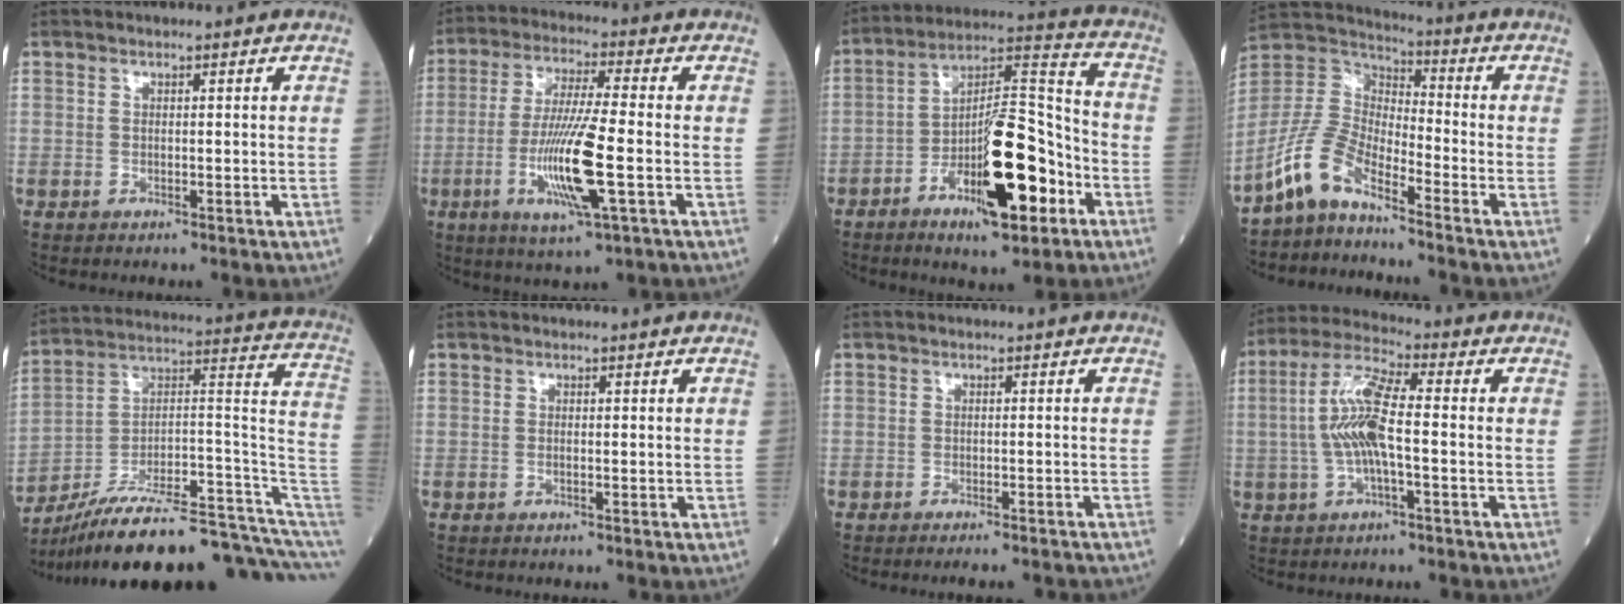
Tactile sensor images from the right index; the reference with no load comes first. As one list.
[{"total": 12.6, "force": [-3.2, 0.5, 12.2], "torque": [-0.243, -0.017, -0.062]}, {"total": 16.9, "force": [-6.8, 4.3, 14.9], "torque": [-0.256, 0.006, -0.106]}, {"total": 8.8, "force": [-6.7, 2.5, 5.1], "torque": [-0.125, 0.015, -0.142]}, {"total": 25.9, "force": [-20.9, 2.1, 15.2], "torque": [-0.147, 0.042, -0.320]}, {"total": 0.0}, {"total": 5.4, "force": [-5.0, 0.7, 2.0], "torque": [-0.015, -0.008, -0.062]}, {"total": 9.4, "force": [-0.6, 1.9, 9.1], "torque": [-0.195, 0.013, -0.018]}]